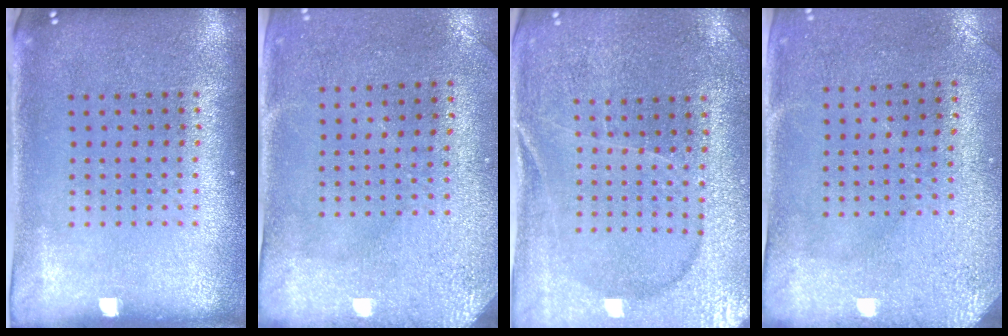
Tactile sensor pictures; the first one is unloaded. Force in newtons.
{"total": 3.0, "press": 2.3, "slide": 1.9}
{"total": 1.8, "press": 1.8, "slide": 0.2}
{"total": 3.0, "press": 2.3, "slide": 1.9}